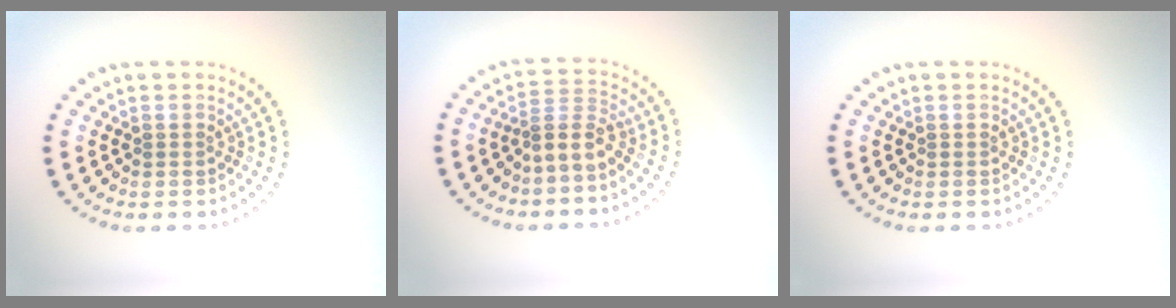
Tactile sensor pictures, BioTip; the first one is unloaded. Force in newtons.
{"total": 2.5, "press": 1.7, "slide": 1.9}
{"total": 0.0}